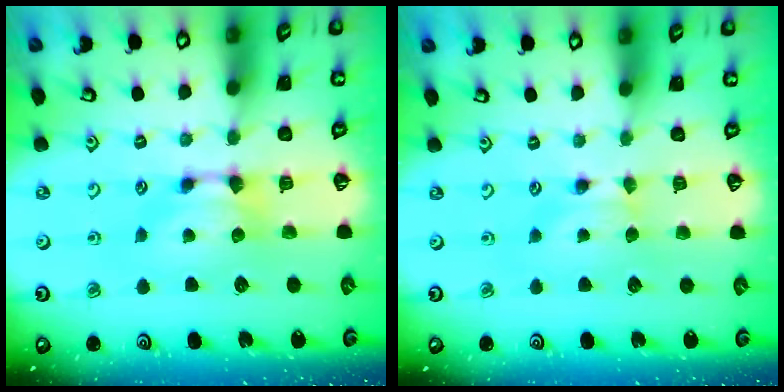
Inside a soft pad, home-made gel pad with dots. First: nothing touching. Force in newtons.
{"total": 0.0}